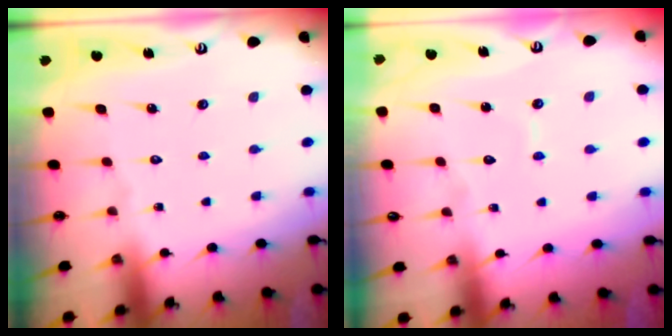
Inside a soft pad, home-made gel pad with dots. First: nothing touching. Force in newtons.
{"total": 4.3, "press": 4.3, "slide": 0.2}